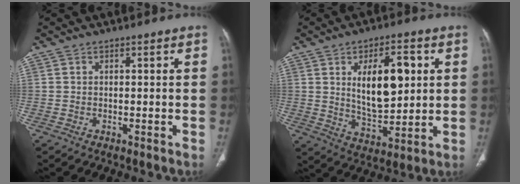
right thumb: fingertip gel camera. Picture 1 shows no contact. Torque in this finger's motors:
{"motor_torque": [-0.37, 0.72, 1.25, -0.18, 0.33]}